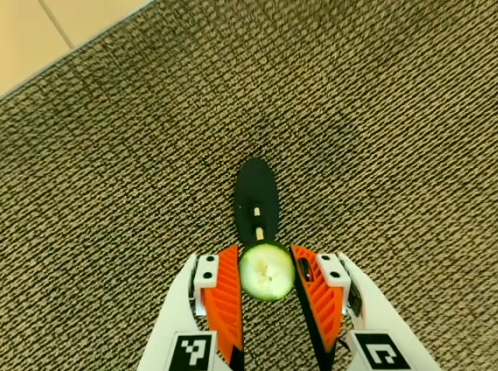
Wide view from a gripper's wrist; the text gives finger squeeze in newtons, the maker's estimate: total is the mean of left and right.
{"total": 7.3, "left": 7.3, "right": 7.3}